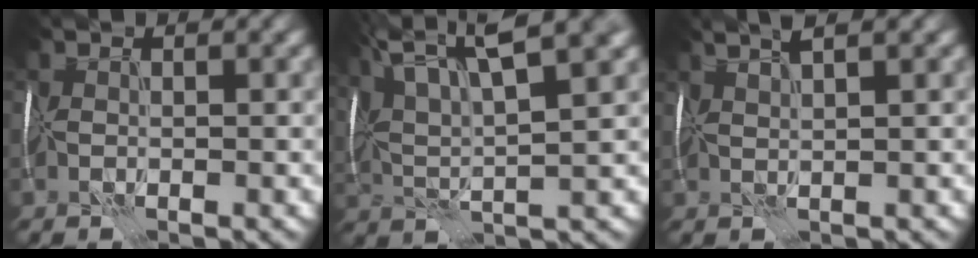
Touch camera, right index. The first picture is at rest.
{"total": 9.9, "force": [6.0, 2.3, 7.5], "torque": [-0.131, 0.028, 0.099]}
{"total": 3.0, "force": [2.2, 0.2, 2.0], "torque": [-0.027, 0.016, 0.038]}